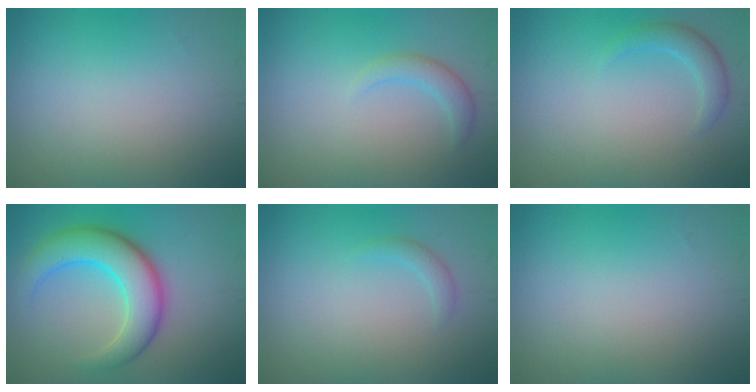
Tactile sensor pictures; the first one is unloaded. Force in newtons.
{"total": 1.9, "press": 1.9, "slide": 0.1}
{"total": 2.1, "press": 2.1, "slide": 0.2}
{"total": 7.2, "press": 7.2, "slide": 0.3}
{"total": 1.1, "press": 1.1, "slide": 0.1}
{"total": 0.0}